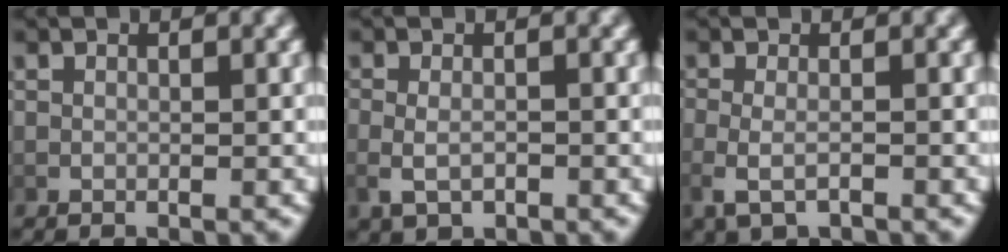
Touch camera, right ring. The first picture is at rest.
{"total": 2.2, "force": [-0.8, 1.2, 1.7], "torque": [-0.048, -0.011, -0.003]}
{"total": 2.4, "force": [-1.2, 0.9, 1.9], "torque": [-0.058, -0.013, -0.012]}